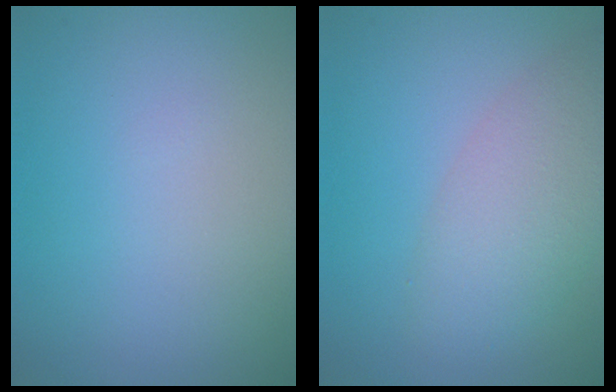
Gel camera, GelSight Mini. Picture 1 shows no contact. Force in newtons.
{"total": 4.7, "press": 4.7, "slide": 0.4}